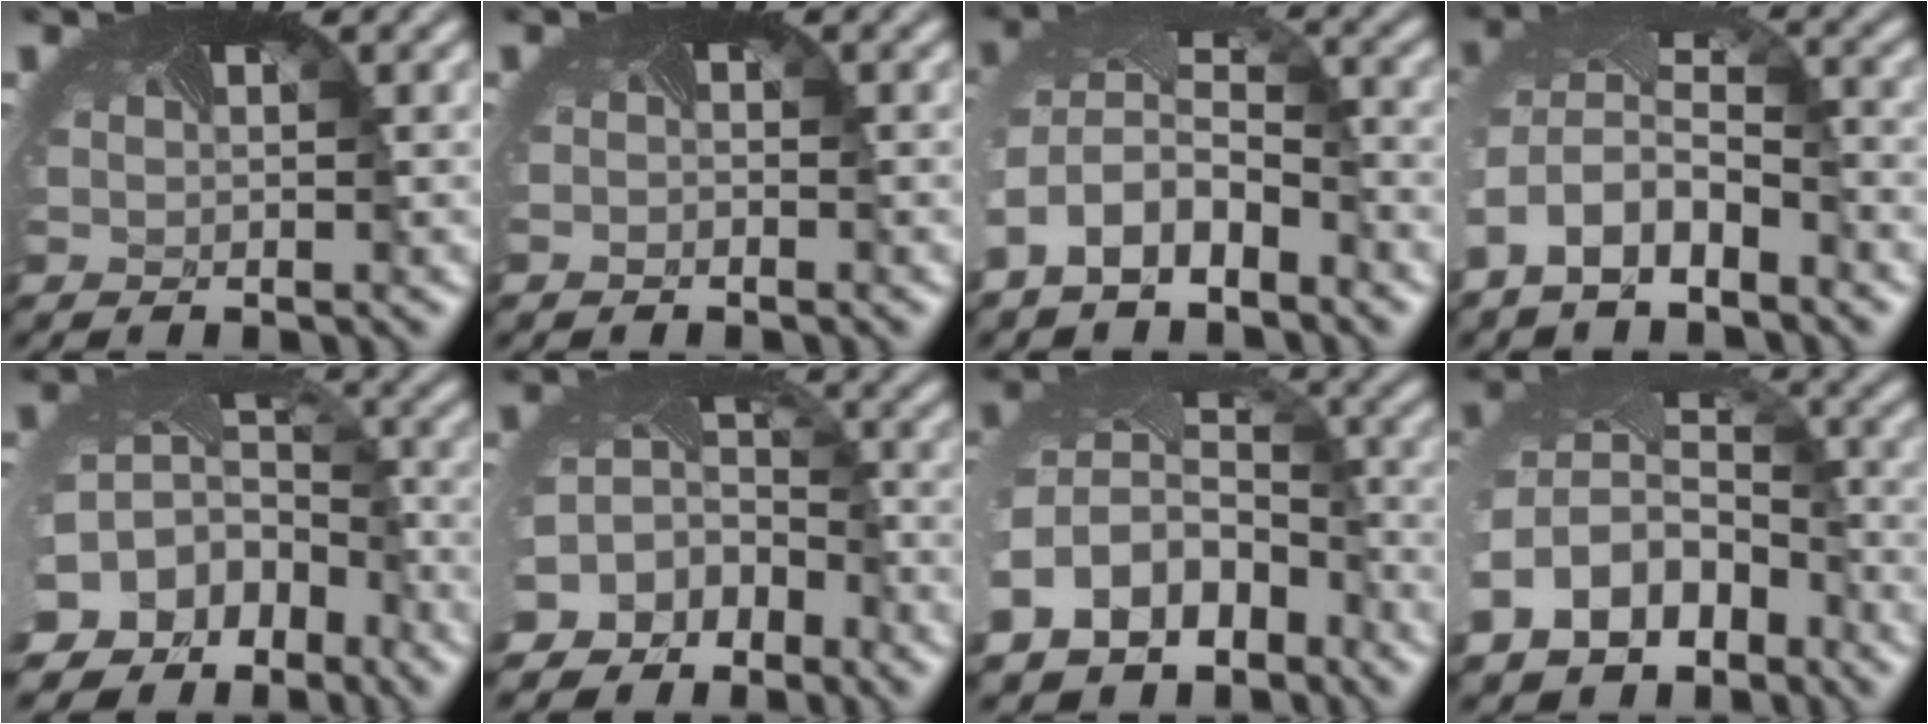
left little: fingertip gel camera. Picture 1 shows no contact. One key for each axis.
{"total": 0.7, "fx": -0.6, "fy": 0.2, "fz": -0.2, "tx": -0.012, "ty": -0.007, "tz": -0.012}
{"total": 6.5, "fx": -3.2, "fy": 4.1, "fz": 3.9, "tx": -0.101, "ty": -0.015, "tz": -0.060}
{"total": 6.2, "fx": -3.3, "fy": 3.4, "fz": 3.9, "tx": -0.100, "ty": -0.014, "tz": -0.062}
{"total": 15.2, "fx": -8.5, "fy": 11.6, "fz": 4.9, "tx": -0.135, "ty": -0.057, "tz": -0.101}
{"total": 9.0, "fx": -6.2, "fy": 6.4, "fz": 1.3, "tx": -0.058, "ty": -0.026, "tz": -0.075}
{"total": 12.7, "fx": -6.0, "fy": 9.9, "fz": 5.1, "tx": -0.154, "ty": -0.034, "tz": -0.092}
{"total": 10.3, "fx": -4.7, "fy": 7.8, "fz": 4.9, "tx": -0.138, "ty": -0.032, "tz": -0.072}